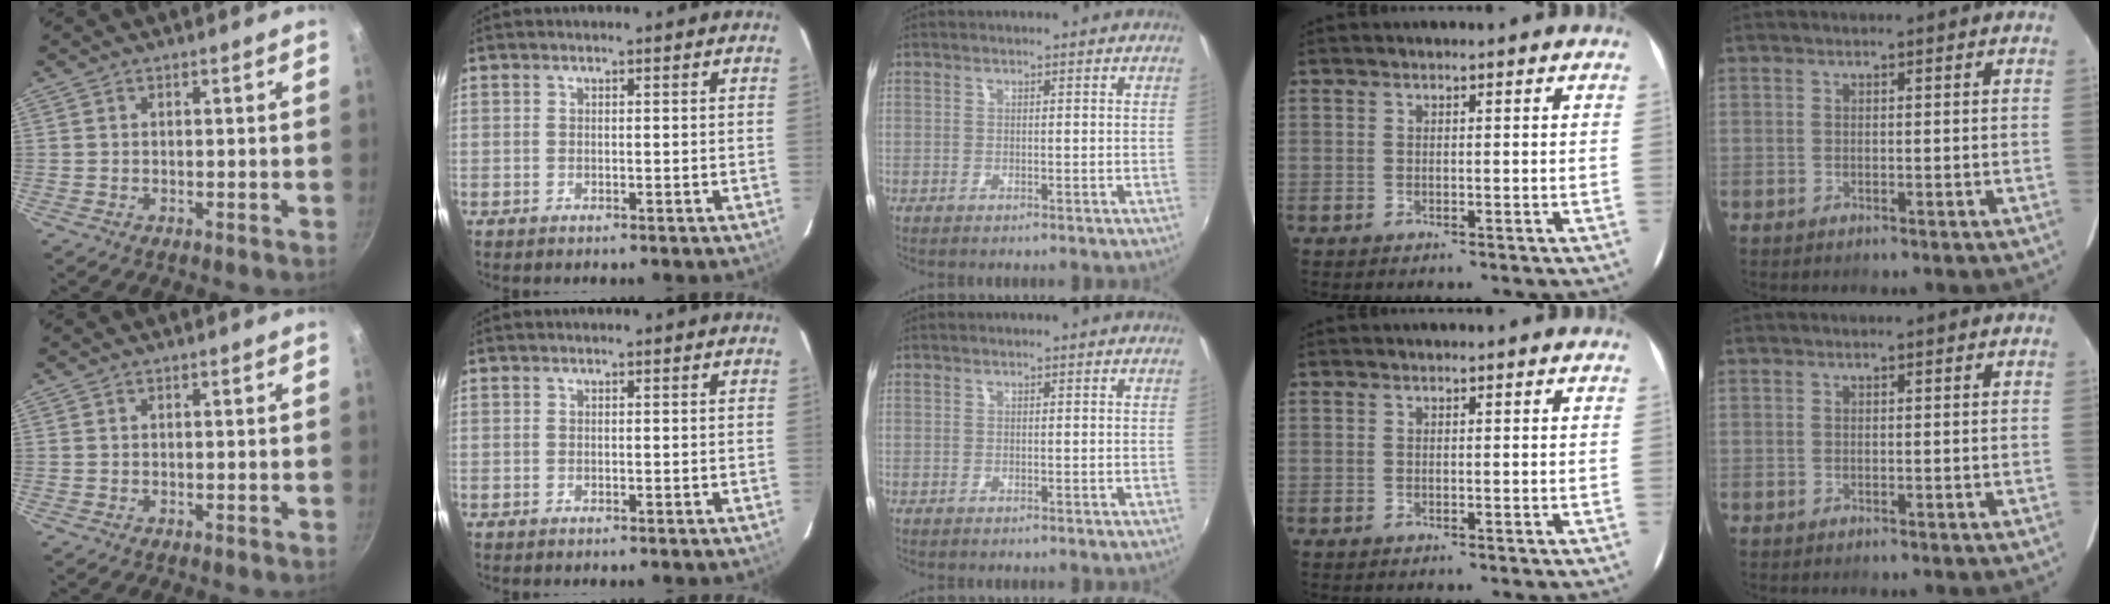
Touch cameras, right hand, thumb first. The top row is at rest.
{}